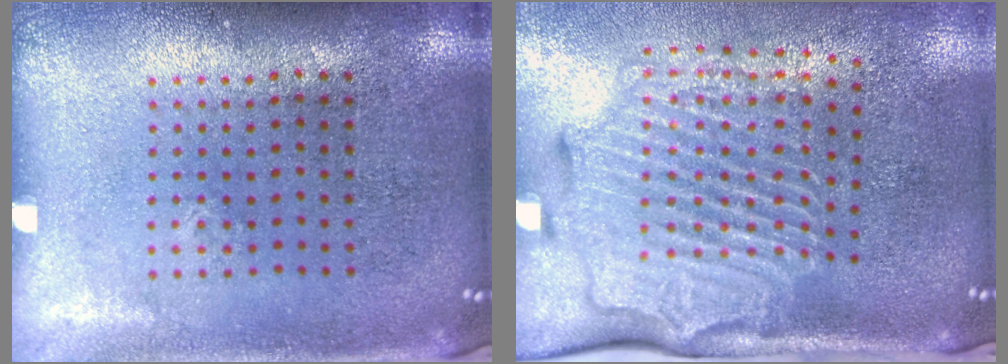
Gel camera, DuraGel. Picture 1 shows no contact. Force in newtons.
{"total": 2.9, "press": 2.3, "slide": 1.8}